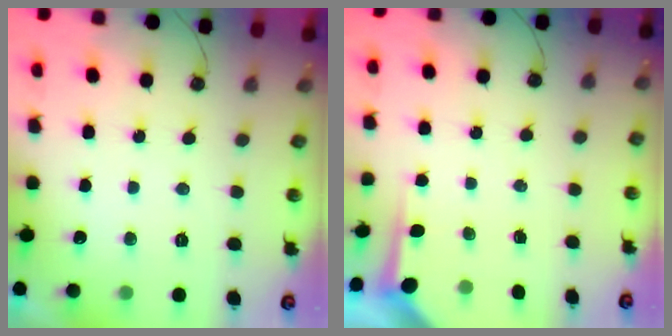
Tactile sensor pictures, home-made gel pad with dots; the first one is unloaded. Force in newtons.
{"total": 3.5, "press": 3.4, "slide": 0.3}